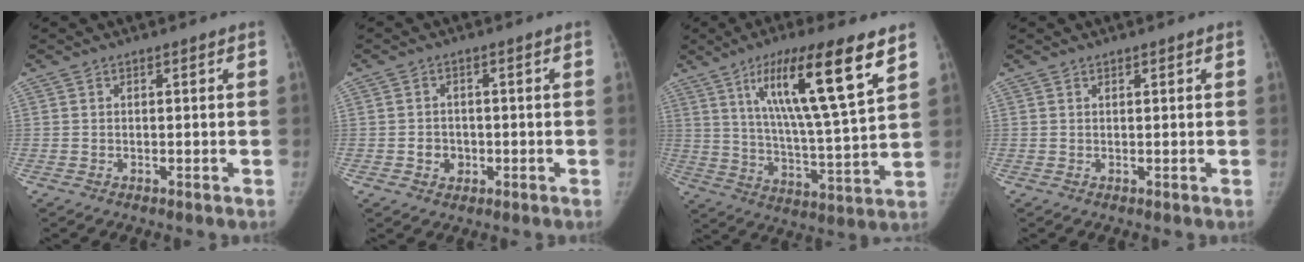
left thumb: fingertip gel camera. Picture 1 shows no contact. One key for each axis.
{"total": 3.0, "fx": -0.7, "fy": 2.7, "fz": 1.2, "tx": -0.004, "ty": 0.005, "tz": -0.007}
{"total": 19.5, "fx": 9.9, "fy": 2.8, "fz": 16.5, "tx": -0.264, "ty": -0.040, "tz": 0.170}
{"total": 0.5, "fx": 0.5, "fy": 0.1, "fz": 0.2, "tx": -0.005, "ty": -0.002, "tz": 0.009}